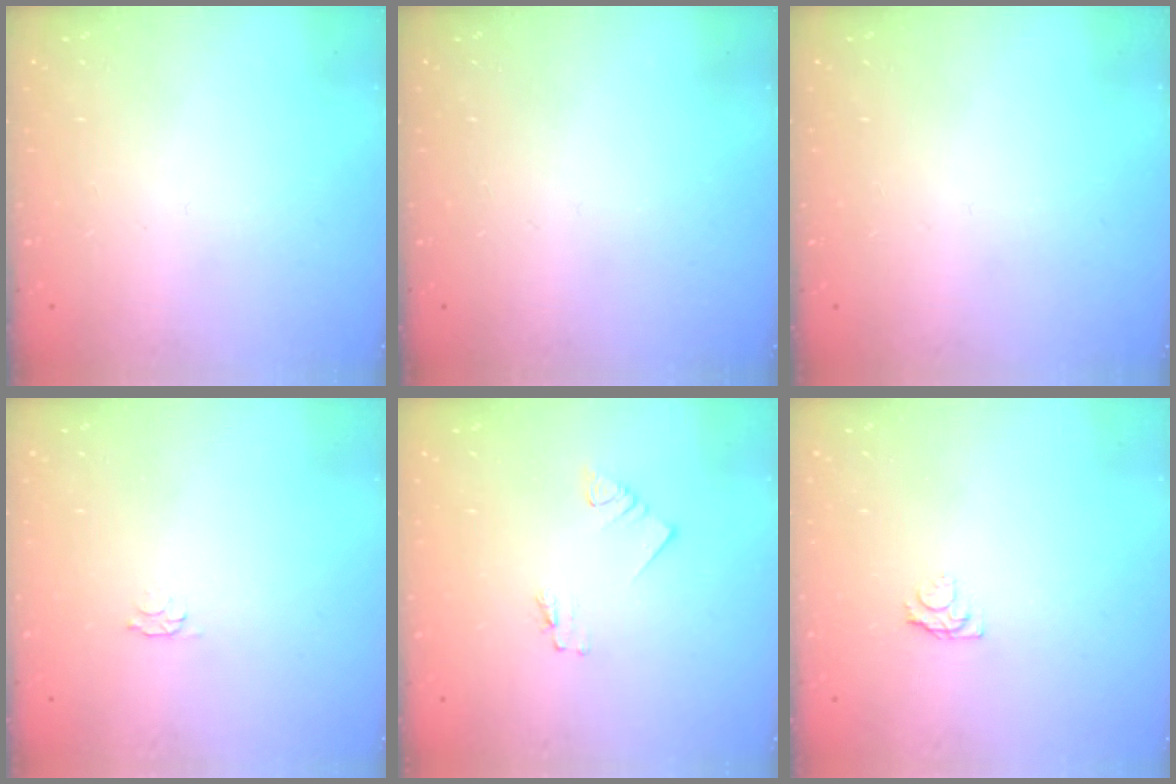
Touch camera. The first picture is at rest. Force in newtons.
{"total": 0.0}
{"total": 0.0}
{"total": 2.8, "press": 2.7, "slide": 0.5}
{"total": 1.2, "press": 1.2, "slide": 0.1}
{"total": 4.0, "press": 4.0, "slide": 0.4}